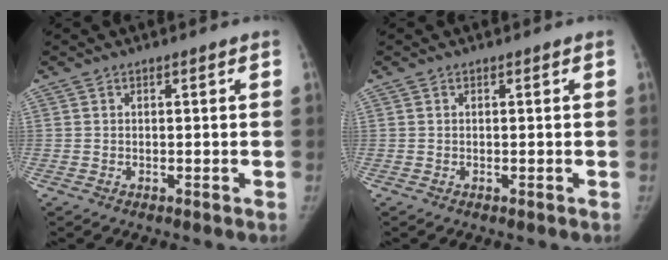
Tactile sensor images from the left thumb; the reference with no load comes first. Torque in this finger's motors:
{"motor_torque": [-0.05, 0.00, 0.12, -0.12, 0.01]}